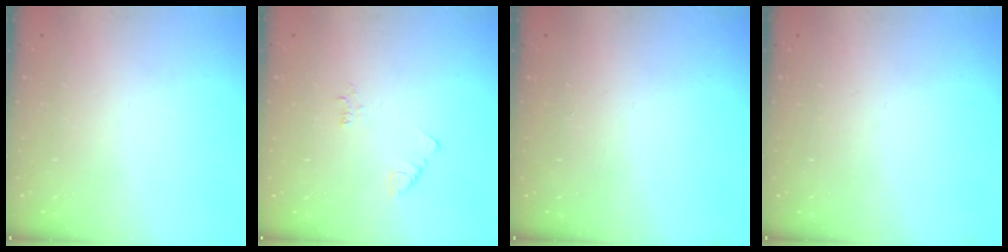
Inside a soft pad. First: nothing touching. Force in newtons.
{"total": 1.9, "press": 1.9, "slide": 0.3}
{"total": 2.8, "press": 2.8, "slide": 0.4}
{"total": 0.0}